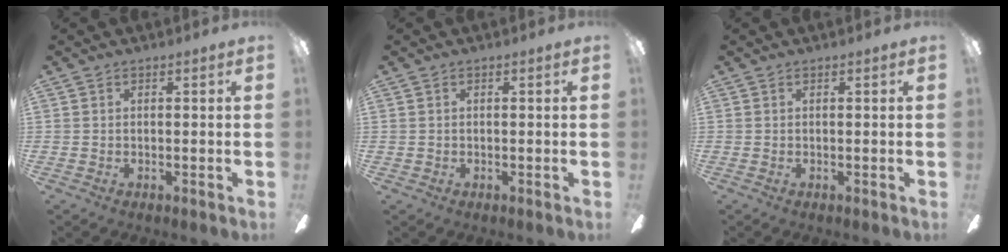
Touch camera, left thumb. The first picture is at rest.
{"total": 0.6, "force": [-0.2, 0.5, 0.1], "torque": [0.000, 0.004, -0.005]}
{"total": 0.0}